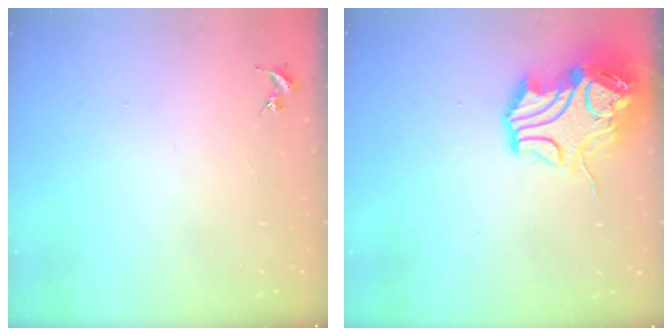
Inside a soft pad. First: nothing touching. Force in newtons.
{"total": 13.9, "press": 13.8, "slide": 2.1}